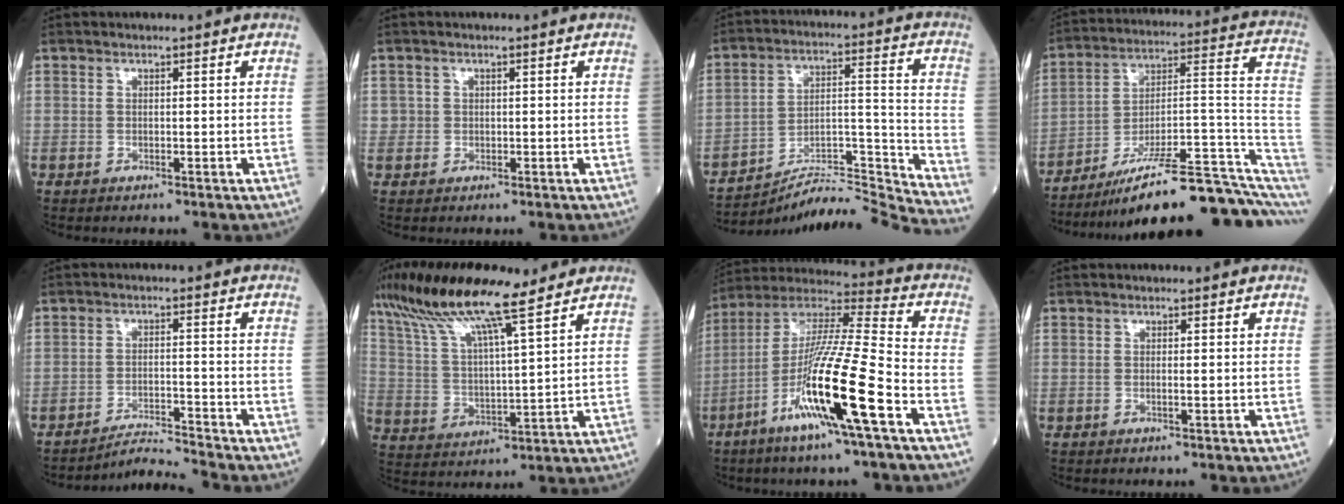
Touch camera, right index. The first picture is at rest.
{"total": 1.0, "force": [0.1, 1.0, 0.0], "torque": [0.008, 0.006, 0.002]}
{"total": 14.7, "force": [-14.1, -3.8, 1.1], "torque": [-0.004, 0.035, -0.229]}
{"total": 22.2, "force": [-16.1, 2.3, 15.1], "torque": [-0.145, 0.042, -0.242]}
{"total": 5.1, "force": [-4.5, -2.3, -0.6], "torque": [-0.001, -0.013, -0.075]}
{"total": 16.2, "force": [12.0, 1.2, 10.9], "torque": [-0.213, 0.026, 0.221]}
{"total": 17.9, "force": [-7.2, -0.5, 16.4], "torque": [-0.325, -0.018, -0.139]}
{"total": 0.5, "force": [0.0, -0.1, 0.5], "torque": [-0.011, 0.001, 0.000]}